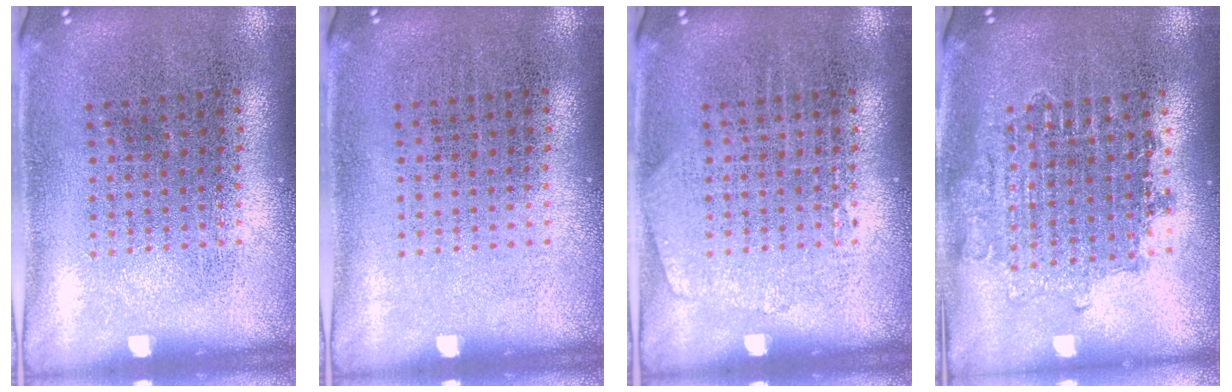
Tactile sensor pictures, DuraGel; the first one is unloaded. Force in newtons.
{"total": 0.0}
{"total": 0.9, "press": 0.9, "slide": 0.0}
{"total": 1.6, "press": 1.4, "slide": 0.7}